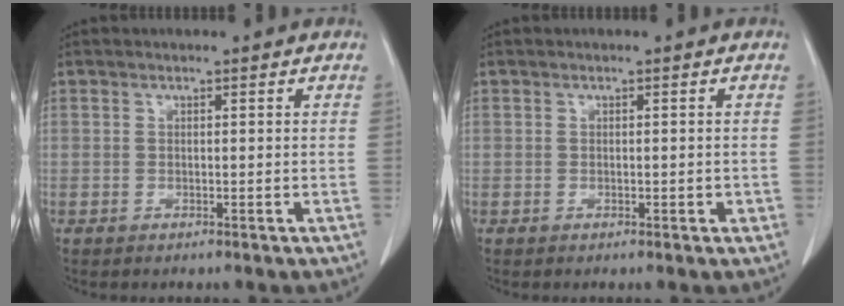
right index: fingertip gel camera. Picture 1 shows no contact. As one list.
[{"total": 1.1, "force": [-0.3, 0.4, 1.0], "torque": [-0.015, 0.000, -0.001]}]